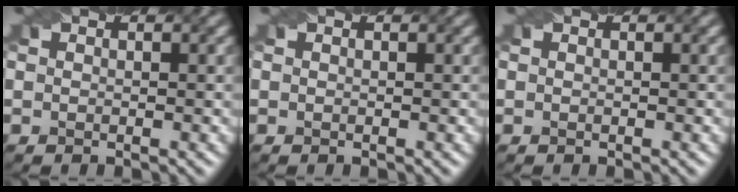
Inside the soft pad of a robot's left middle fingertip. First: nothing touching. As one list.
[{"total": 0.0}, {"total": 0.0}]